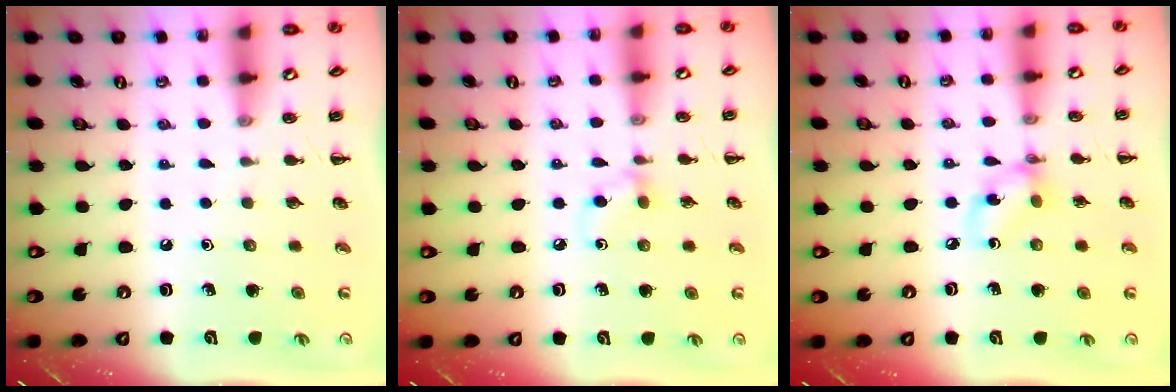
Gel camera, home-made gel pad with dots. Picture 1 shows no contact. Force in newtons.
{"total": 5.4, "press": 5.1, "slide": 1.7}
{"total": 5.5, "press": 5.5, "slide": 0.6}